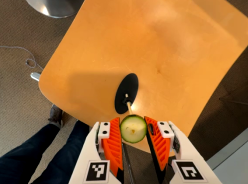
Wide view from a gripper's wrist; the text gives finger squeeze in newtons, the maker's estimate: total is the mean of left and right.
{"total": 9.9, "left": 10.0, "right": 9.9}